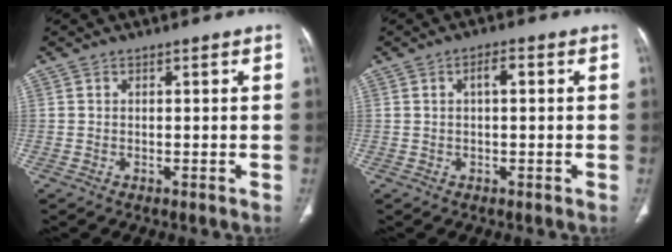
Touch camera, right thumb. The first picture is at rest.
{"total": 2.5, "force": [0.5, 1.0, 2.2], "torque": [-0.038, 0.009, 0.007]}